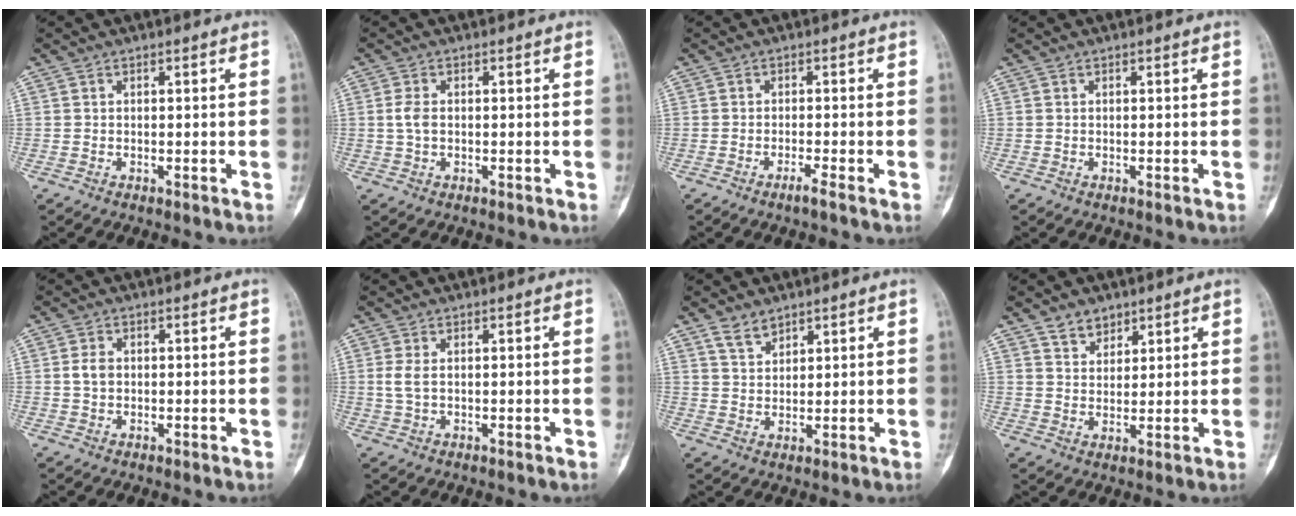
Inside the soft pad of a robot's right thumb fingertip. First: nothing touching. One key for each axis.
{"total": 2.6, "fx": 0.1, "fy": 1.6, "fz": 2.1, "tx": -0.047, "ty": 0.002, "tz": 0.000}
{"total": 1.5, "fx": -1.1, "fy": -0.3, "fz": 1.0, "tx": -0.028, "ty": 0.002, "tz": -0.024}
{"total": 0.0}
{"total": 2.5, "fx": 0.2, "fy": 1.8, "fz": 1.8, "tx": -0.031, "ty": 0.004, "tz": 0.003}
{"total": 2.2, "fx": 0.4, "fy": 1.2, "fz": 1.8, "tx": -0.052, "ty": 0.002, "tz": 0.010}
{"total": 3.6, "fx": 2.8, "fy": 1.9, "fz": 1.3, "tx": -0.012, "ty": -0.017, "tz": 0.057}
{"total": 4.3, "fx": 3.2, "fy": 2.7, "fz": 1.2, "tx": 0.001, "ty": -0.024, "tz": 0.058}